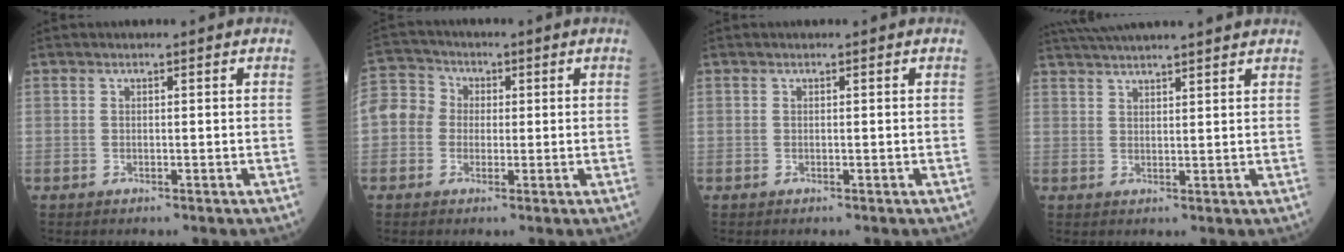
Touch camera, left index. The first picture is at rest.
{"total": 12.2, "force": [1.1, 11.0, 5.0], "torque": [-0.145, 0.054, 0.018]}
{"total": 0.0}
{"total": 13.2, "force": [12.0, 0.4, 5.6], "torque": [-0.098, 0.032, 0.173]}